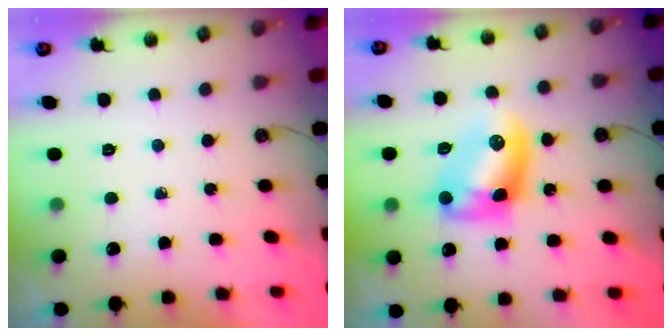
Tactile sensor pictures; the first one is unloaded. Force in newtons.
{"total": 10.7, "press": 10.7, "slide": 0.4}